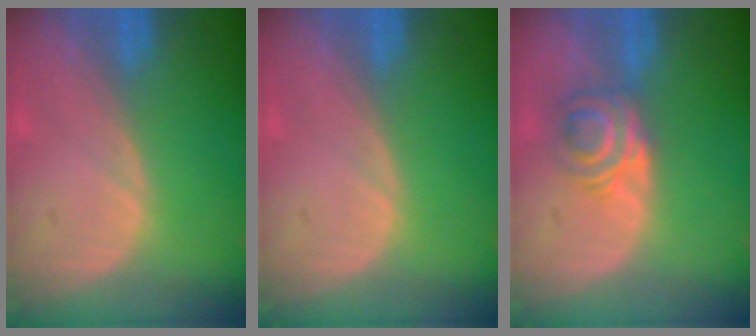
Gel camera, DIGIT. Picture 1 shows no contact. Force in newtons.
{"total": 0.0}
{"total": 5.9, "press": 4.8, "slide": 3.4}